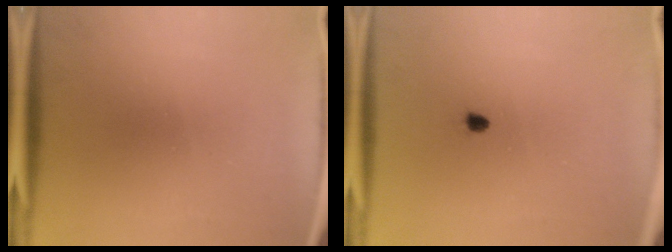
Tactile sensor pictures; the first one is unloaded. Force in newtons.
{"total": 1.0}